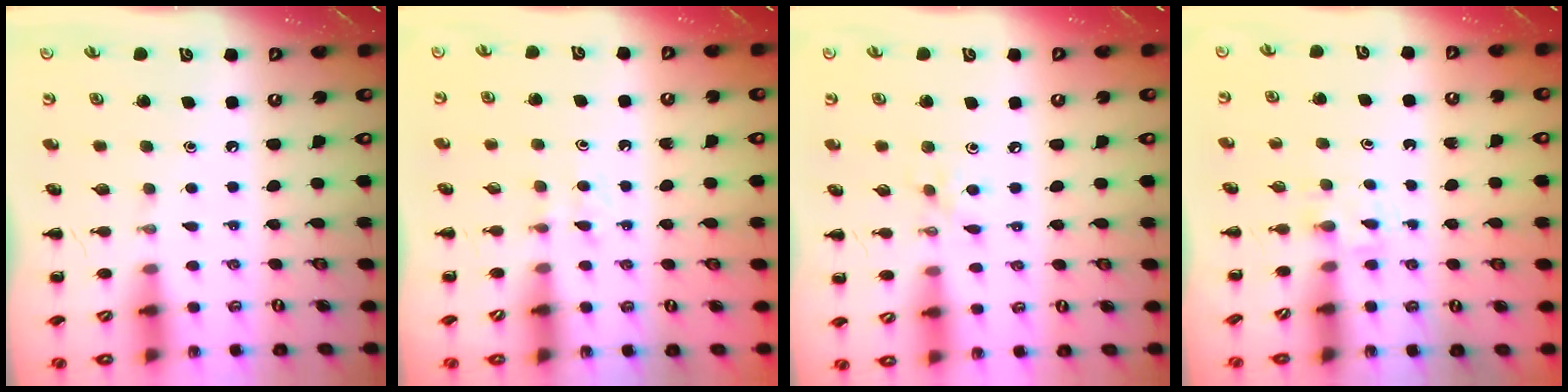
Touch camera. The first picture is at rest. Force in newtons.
{"total": 3.8, "press": 3.6, "slide": 1.2}
{"total": 5.4, "press": 5.1, "slide": 1.9}
{"total": 2.3, "press": 2.1, "slide": 0.8}